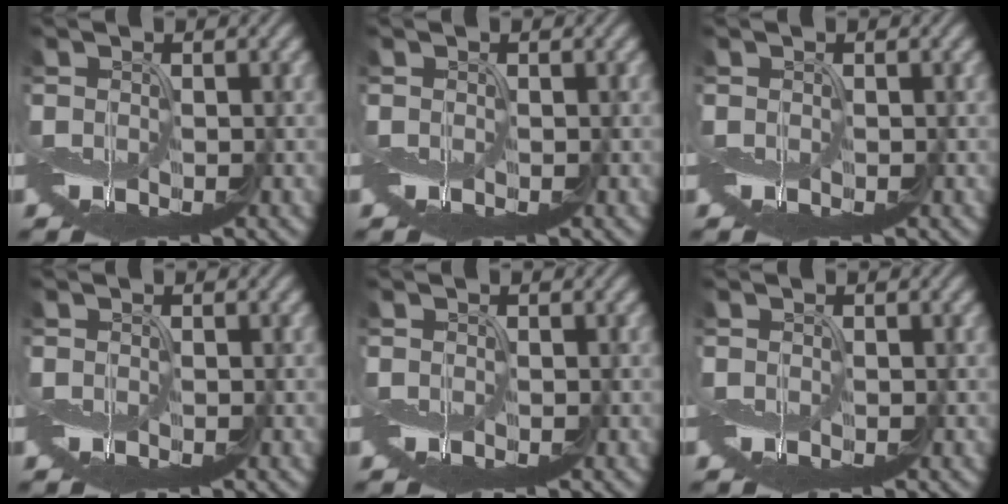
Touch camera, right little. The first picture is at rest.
{"total": 0.0}
{"total": 0.0}
{"total": 0.0}
{"total": 0.0}
{"total": 0.0}